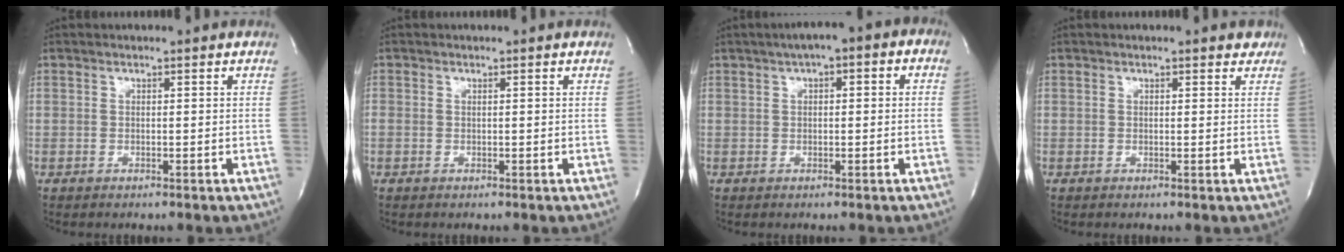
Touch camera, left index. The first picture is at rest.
{"total": 0.0}
{"total": 5.7, "force": [2.0, 1.9, 4.9], "torque": [-0.069, 0.031, 0.020]}
{"total": 1.8, "force": [1.4, 0.8, 0.8], "torque": [-0.008, 0.005, 0.011]}